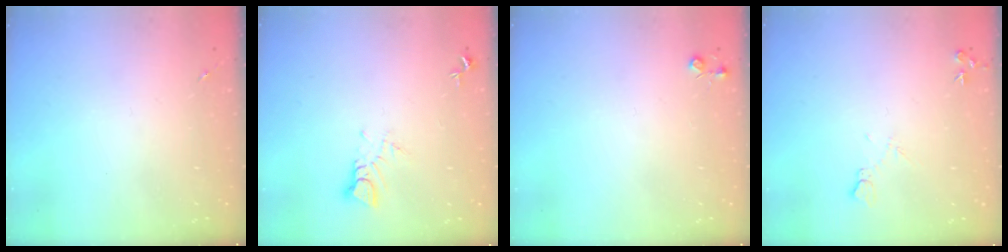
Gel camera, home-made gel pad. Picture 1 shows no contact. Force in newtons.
{"total": 3.8, "press": 3.7, "slide": 0.2}
{"total": 3.7, "press": 3.7, "slide": 0.5}
{"total": 7.6, "press": 7.6, "slide": 0.8}